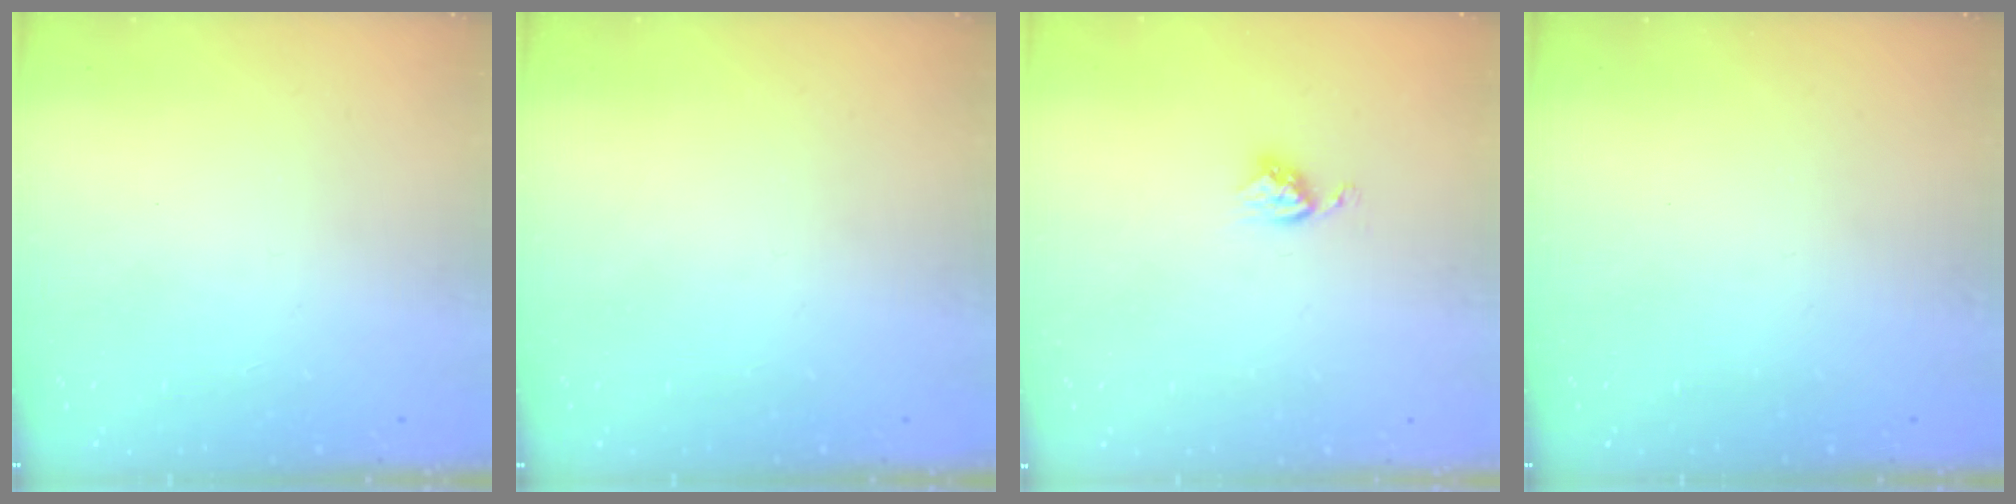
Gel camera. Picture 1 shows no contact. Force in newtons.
{"total": 0.0}
{"total": 3.9, "press": 3.9, "slide": 0.4}
{"total": 0.0}